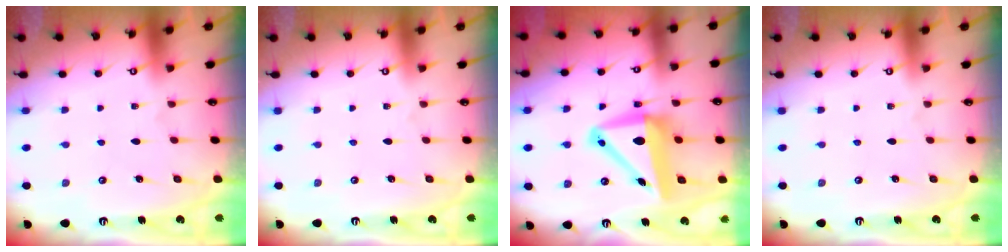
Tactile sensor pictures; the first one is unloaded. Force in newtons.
{"total": 0.0}
{"total": 11.6, "press": 11.3, "slide": 2.7}
{"total": 0.0}